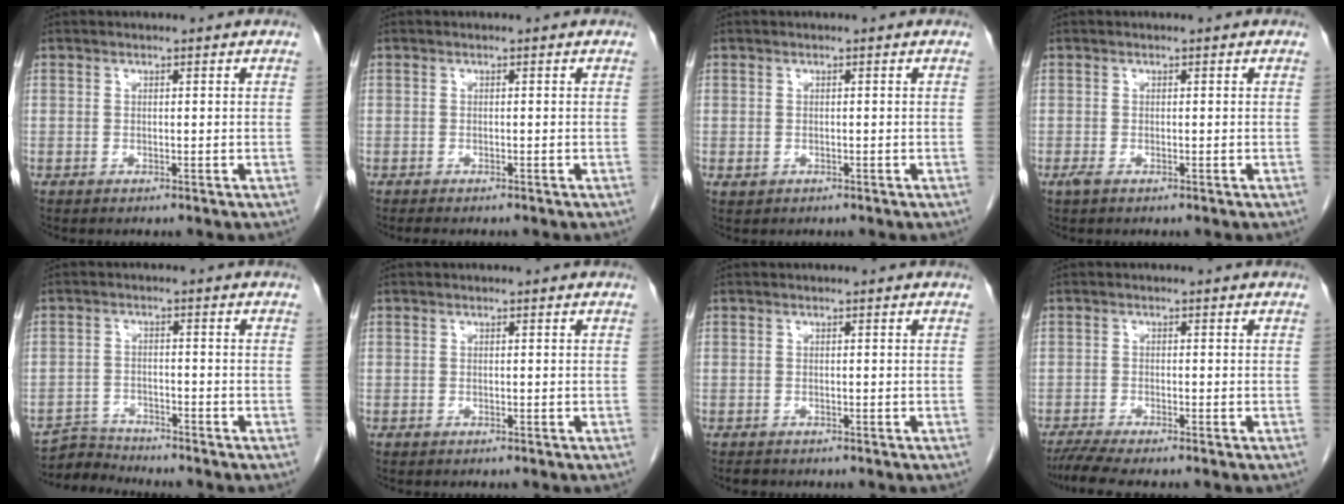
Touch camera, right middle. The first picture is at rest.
{"total": 2.2, "force": [-1.9, 0.5, 1.0], "torque": [-0.016, -0.006, -0.021]}
{"total": 0.9, "force": [-0.3, 0.7, 0.4], "torque": [-0.010, 0.001, 0.000]}
{"total": 0.7, "force": [-0.4, 0.2, 0.5], "torque": [-0.015, -0.003, -0.008]}
{"total": 4.2, "force": [-4.1, 0.1, -0.8], "torque": [0.013, -0.008, -0.075]}
{"total": 0.0}
{"total": 0.9, "force": [-0.8, 0.3, 0.2], "torque": [-0.011, -0.002, -0.013]}
{"total": 4.5, "force": [-3.7, -0.2, 2.4], "torque": [-0.043, -0.013, -0.068]}